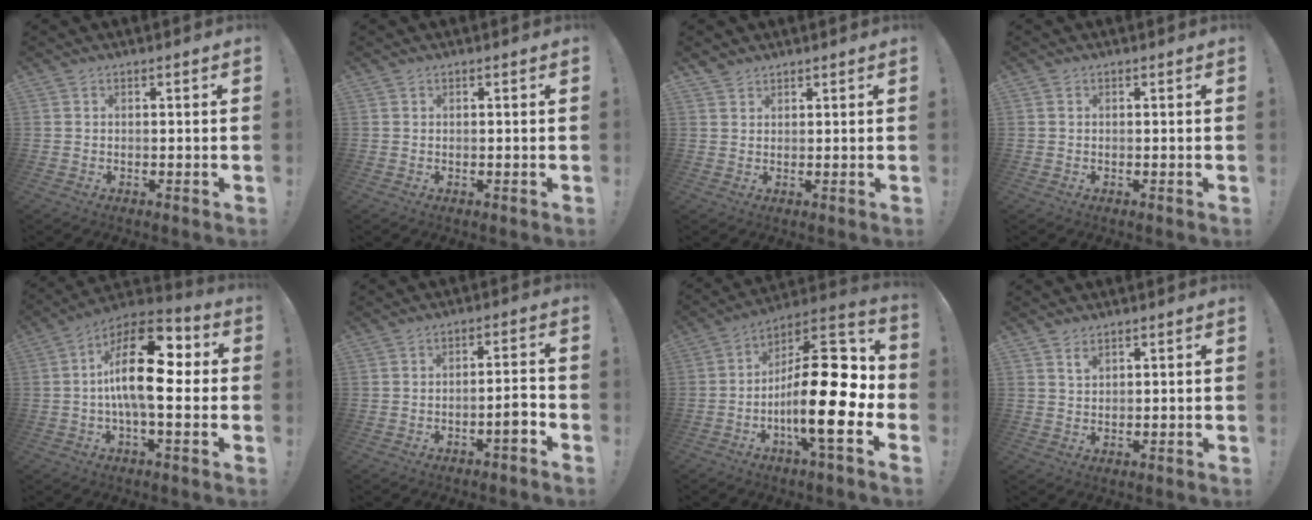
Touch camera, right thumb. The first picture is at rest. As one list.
[{"total": 0.0}, {"total": 2.1, "force": [1.9, 1.0, 0.4], "torque": [-0.006, -0.009, 0.036]}, {"total": 0.0}, {"total": 21.3, "force": [1.3, 9.2, 19.2], "torque": [-0.323, 0.008, 0.020]}, {"total": 5.4, "force": [-2.8, 1.3, 4.4], "torque": [-0.066, 0.012, -0.045]}, {"total": 25.0, "force": [-4.4, 8.3, 23.2], "torque": [-0.387, 0.016, -0.067]}, {"total": 2.5, "force": [1.8, 1.3, 1.2], "torque": [-0.009, -0.011, 0.031]}]